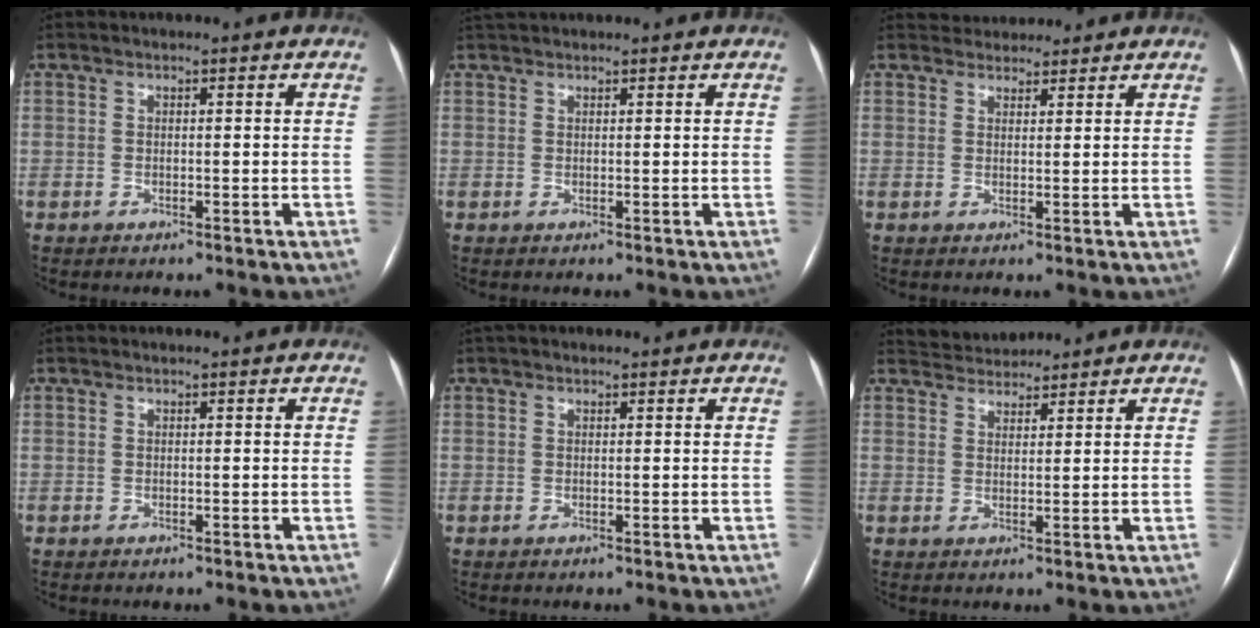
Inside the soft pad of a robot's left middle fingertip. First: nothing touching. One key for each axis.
{"total": 2.5, "fx": 2.4, "fy": 0.4, "fz": 0.7, "tx": -0.013, "ty": 0.032, "tz": 0.044}
{"total": 4.3, "fx": 3.9, "fy": 1.7, "fz": 0.2, "tx": 0.001, "ty": 0.021, "tz": 0.057}
{"total": 0.0}
{"total": 1.2, "fx": 1.0, "fy": 0.5, "fz": 0.4, "tx": -0.012, "ty": 0.025, "tz": 0.017}
{"total": 3.8, "fx": 3.7, "fy": 0.9, "fz": -0.1, "tx": -0.002, "ty": 0.026, "tz": 0.067}